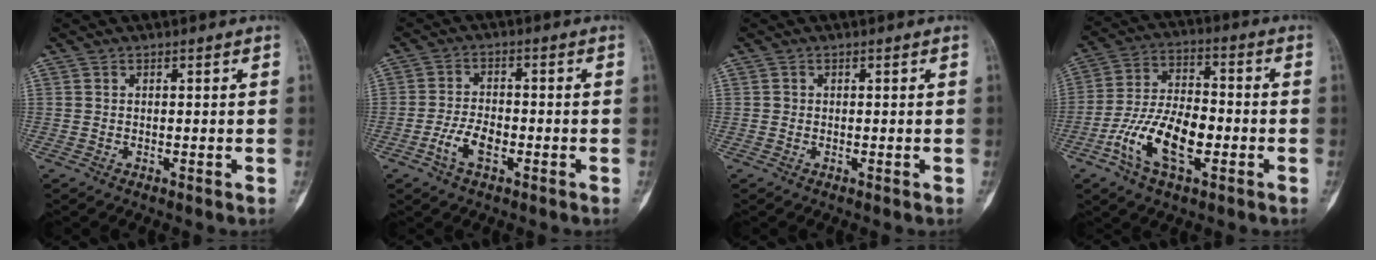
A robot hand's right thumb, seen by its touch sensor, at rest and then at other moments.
{"total": 5.5, "force": [-2.4, 2.7, 4.1], "torque": [-0.079, 0.016, -0.047]}
{"total": 0.5, "force": [0.0, 0.5, 0.1], "torque": [0.001, 0.003, -0.002]}
{"total": 13.8, "force": [-4.6, 6.8, 11.2], "torque": [-0.209, 0.029, -0.087]}